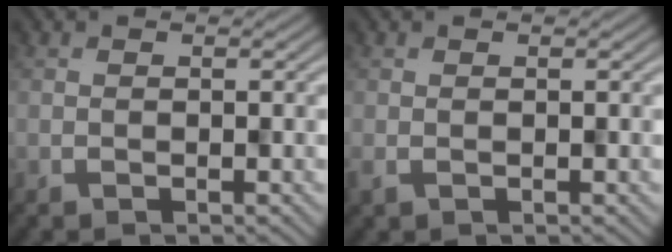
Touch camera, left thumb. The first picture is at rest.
{"total": 0.9, "force": [-0.4, 0.3, 0.8], "torque": [-0.019, -0.001, -0.003]}